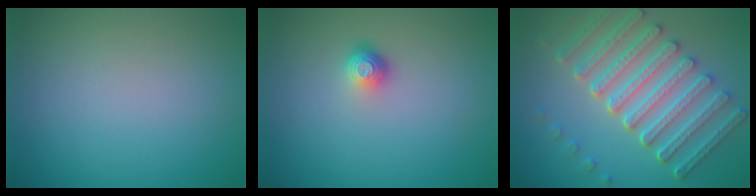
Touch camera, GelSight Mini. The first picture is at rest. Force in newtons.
{"total": 1.5, "press": 1.1, "slide": 1.0}
{"total": 7.7, "press": 6.1, "slide": 4.8}